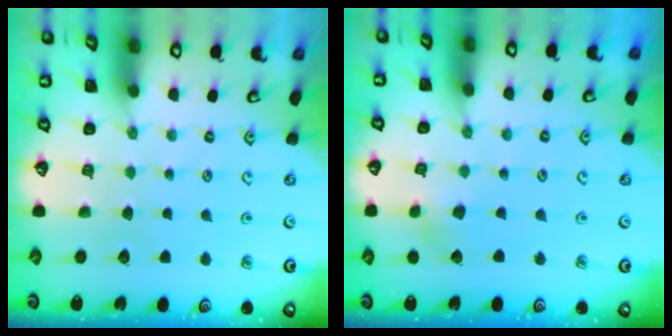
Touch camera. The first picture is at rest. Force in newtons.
{"total": 3.9, "press": 3.9, "slide": 0.5}